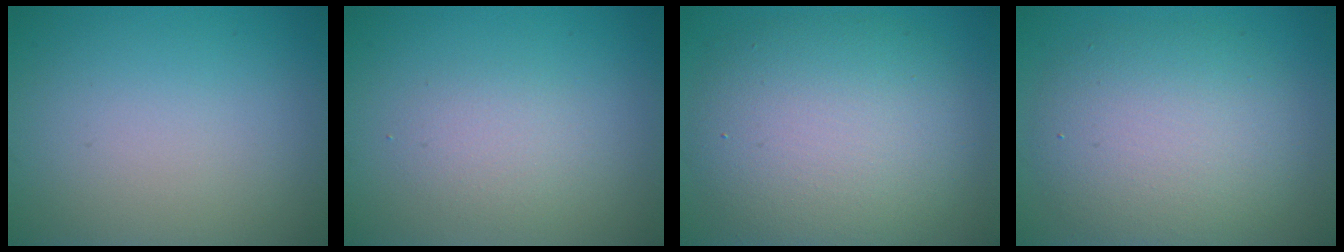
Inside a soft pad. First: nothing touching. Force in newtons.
{"total": 1.8, "press": 1.8, "slide": 0.0}
{"total": 9.2, "press": 9.1, "slide": 0.8}
{"total": 6.7, "press": 6.7, "slide": 0.6}